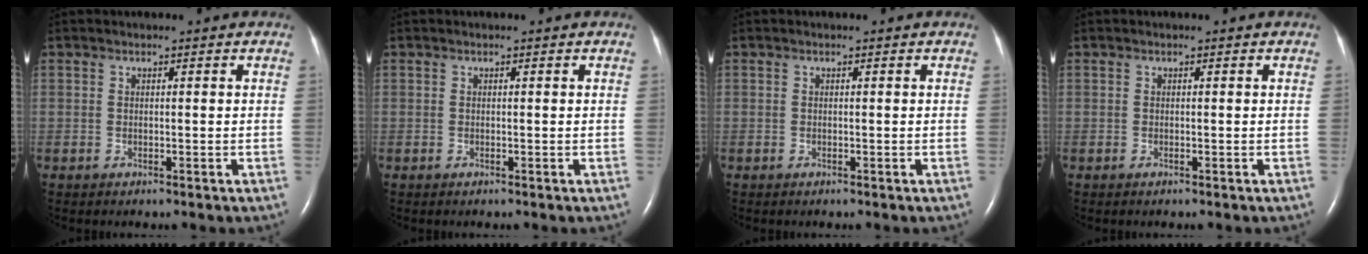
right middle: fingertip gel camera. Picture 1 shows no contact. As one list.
[{"total": 0.0}, {"total": 0.0}, {"total": 0.0}]